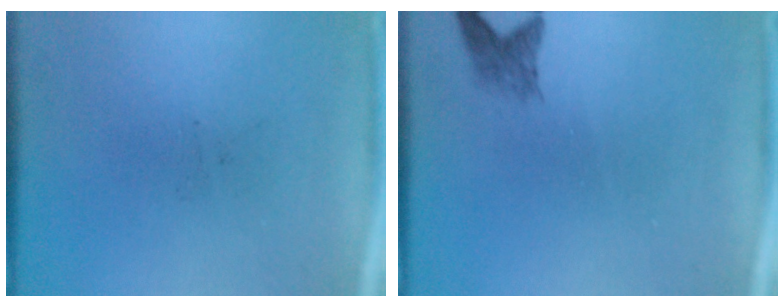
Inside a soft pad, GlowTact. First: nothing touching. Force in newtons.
{"total": 2.0}